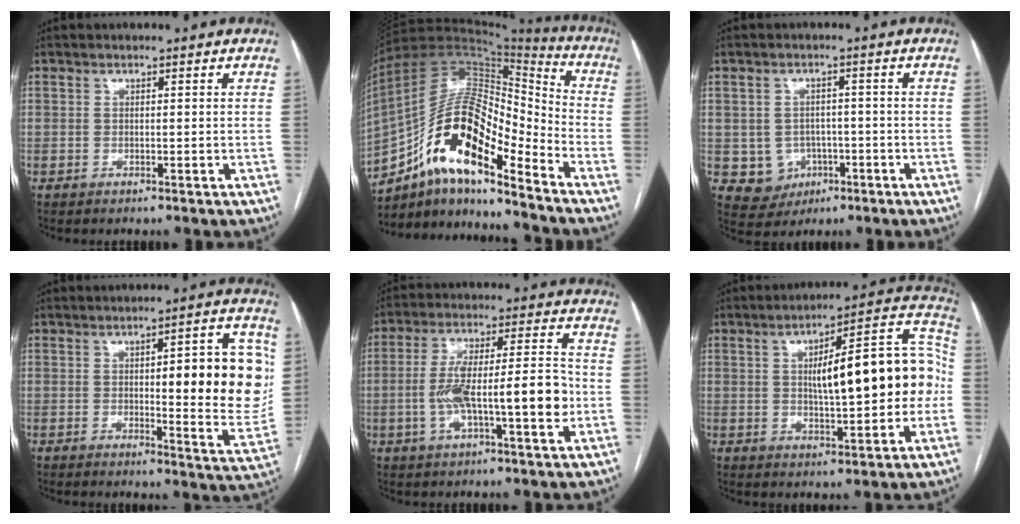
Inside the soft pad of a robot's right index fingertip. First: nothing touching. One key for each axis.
{"total": 18.5, "fx": -10.6, "fy": 5.2, "fz": 14.3, "tx": -0.269, "ty": 0.032, "tz": -0.182}
{"total": 5.6, "fx": -1.6, "fy": 5.2, "fz": 1.3, "tx": -0.016, "ty": 0.010, "tz": -0.012}
{"total": 14.7, "fx": 1.9, "fy": 3.2, "fz": 14.2, "tx": -0.165, "ty": 0.003, "tz": 0.025}
{"total": 13.9, "fx": -2.7, "fy": 2.4, "fz": 13.4, "tx": -0.232, "ty": 0.025, "tz": -0.042}
{"total": 18.0, "fx": 0.5, "fy": 4.6, "fz": 17.4, "tx": -0.241, "ty": 0.045, "tz": 0.013}